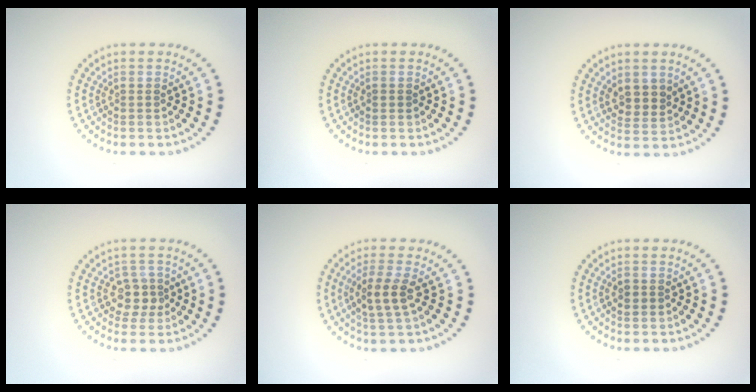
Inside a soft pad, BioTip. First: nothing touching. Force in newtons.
{"total": 0.5, "press": 0.5, "slide": 0.1}
{"total": 2.2, "press": 2.0, "slide": 0.9}
{"total": 2.4, "press": 2.1, "slide": 1.2}
{"total": 2.9, "press": 2.6, "slide": 1.2}
{"total": 1.3, "press": 1.3, "slide": 0.2}